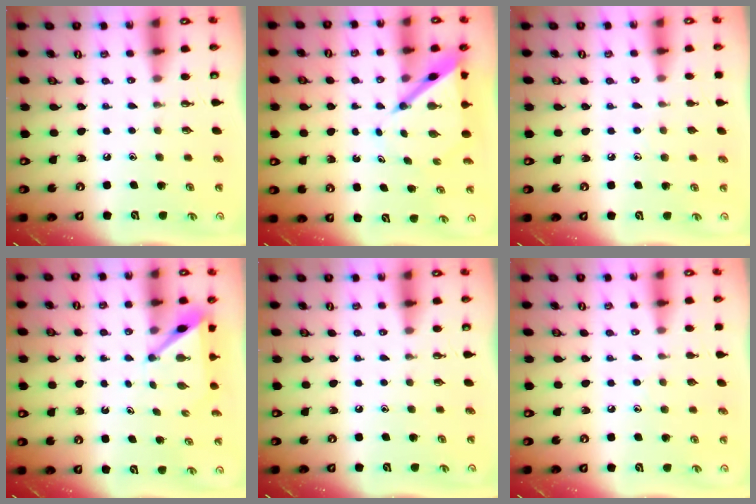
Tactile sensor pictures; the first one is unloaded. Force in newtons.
{"total": 6.5, "press": 6.4, "slide": 0.7}
{"total": 5.2, "press": 5.2, "slide": 0.7}
{"total": 5.2, "press": 5.1, "slide": 0.5}
{"total": 0.0}
{"total": 5.7, "press": 5.7, "slide": 0.8}